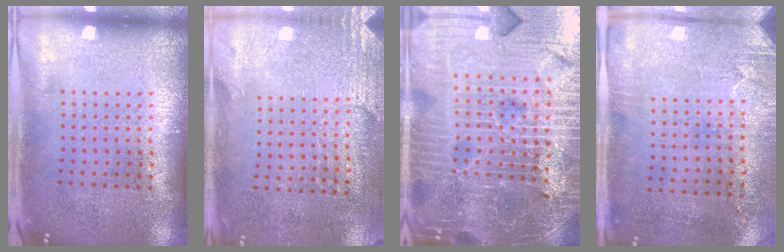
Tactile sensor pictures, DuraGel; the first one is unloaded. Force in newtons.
{"total": 2.7, "press": 2.4, "slide": 1.1}
{"total": 5.9, "press": 5.3, "slide": 2.4}
{"total": 2.8, "press": 2.3, "slide": 1.7}